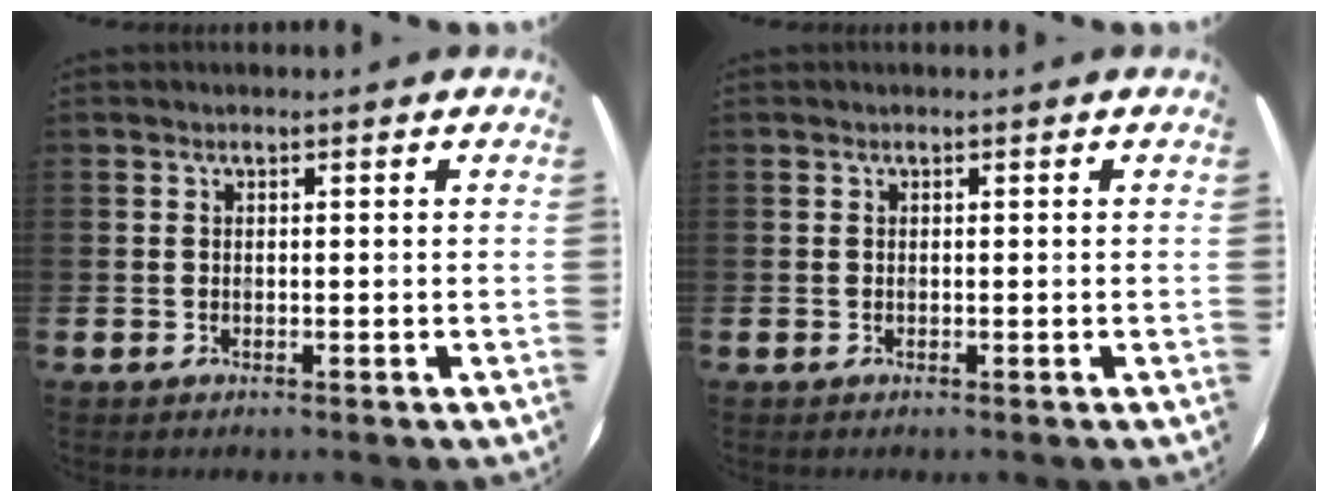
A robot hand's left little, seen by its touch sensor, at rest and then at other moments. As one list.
[{"total": 0.0}]